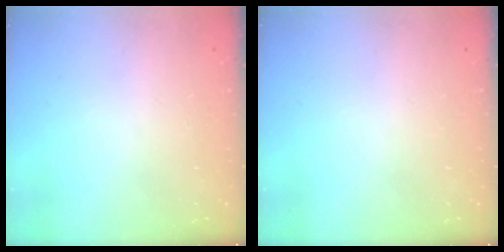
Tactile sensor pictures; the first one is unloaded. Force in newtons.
{"total": 0.0}